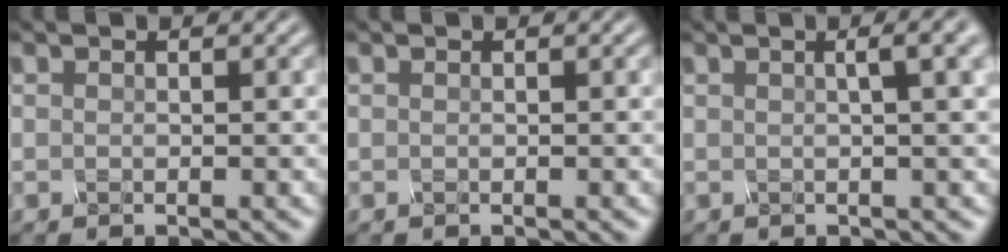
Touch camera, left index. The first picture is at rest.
{"total": 0.0}
{"total": 6.7, "force": [2.5, 3.1, 5.4], "torque": [-0.033, 0.047, 0.008]}